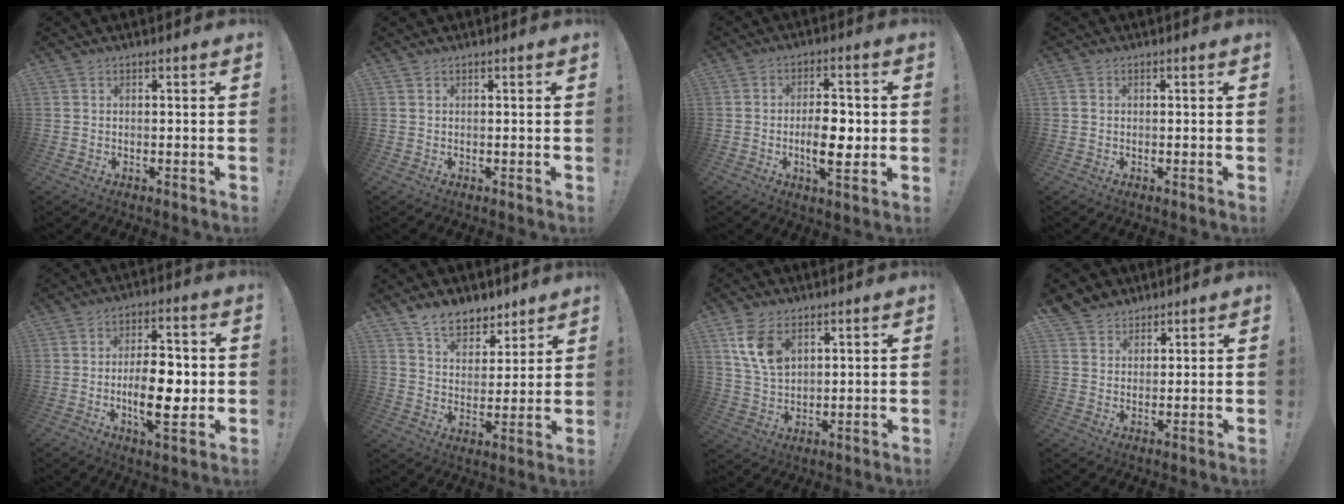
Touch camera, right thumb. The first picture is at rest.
{"total": 0.0}
{"total": 9.8, "force": [-1.8, 4.0, 8.8], "torque": [-0.134, -0.001, -0.034]}
{"total": 0.6, "force": [0.0, 0.6, 0.2], "torque": [-0.002, 0.002, 0.000]}
{"total": 13.0, "force": [-2.0, 5.5, 11.6], "torque": [-0.186, -0.004, -0.042]}
{"total": 9.9, "force": [7.9, 5.3, 2.8], "torque": [-0.050, -0.058, 0.155]}
{"total": 10.3, "force": [5.1, 6.4, 6.2], "torque": [-0.115, -0.014, 0.099]}
{"total": 5.2, "force": [3.9, 3.5, 0.1], "torque": [-0.006, -0.027, 0.077]}